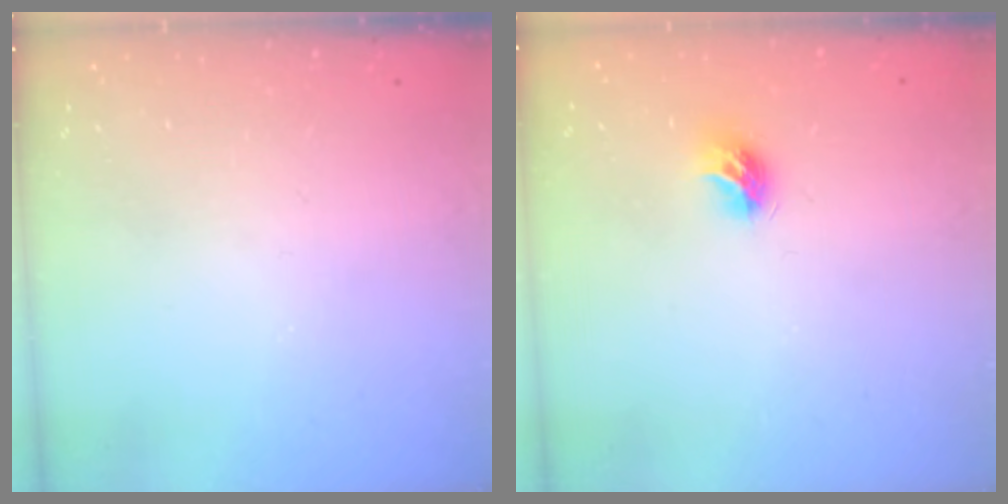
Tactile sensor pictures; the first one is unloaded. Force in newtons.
{"total": 7.5, "press": 7.5, "slide": 0.1}